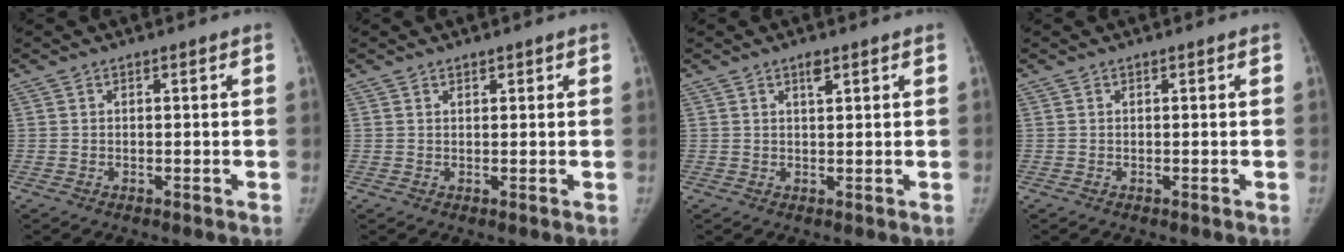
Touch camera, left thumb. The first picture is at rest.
{"total": 0.8, "force": [0.6, 0.5, 0.2], "torque": [0.008, -0.003, 0.006]}
{"total": 1.9, "force": [1.2, 0.6, 1.3], "torque": [-0.020, -0.004, 0.020]}
{"total": 0.0}